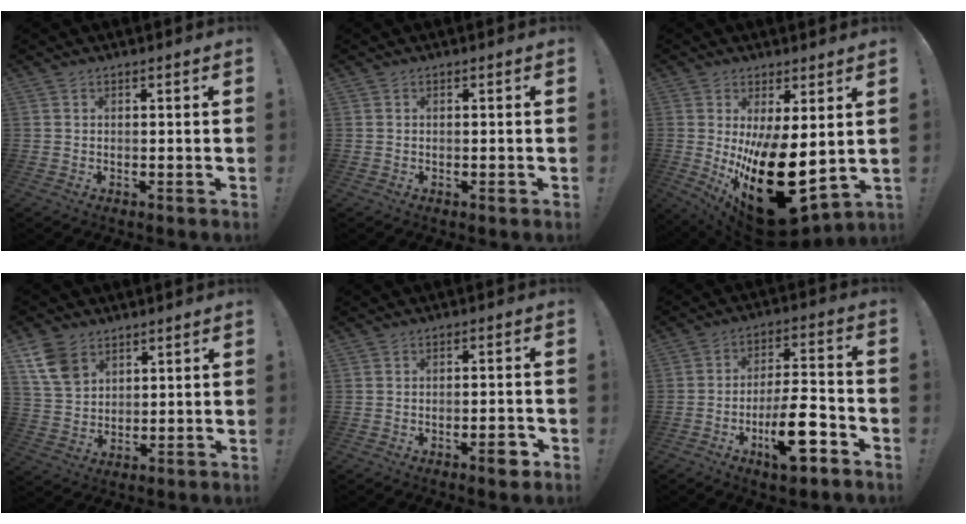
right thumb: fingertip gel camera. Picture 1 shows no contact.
{"total": 0.6, "force": [-0.4, 0.0, 0.4], "torque": [-0.006, -0.002, -0.007]}
{"total": 22.7, "force": [-2.5, 10.5, 20.0], "torque": [-0.297, -0.026, -0.011]}
{"total": 10.2, "force": [5.8, 7.0, 4.6], "torque": [-0.089, -0.021, 0.117]}
{"total": 4.7, "force": [-2.4, 1.2, 3.8], "torque": [-0.046, 0.006, -0.038]}
{"total": 15.7, "force": [-7.0, 5.4, 13.0], "torque": [-0.199, 0.034, -0.111]}